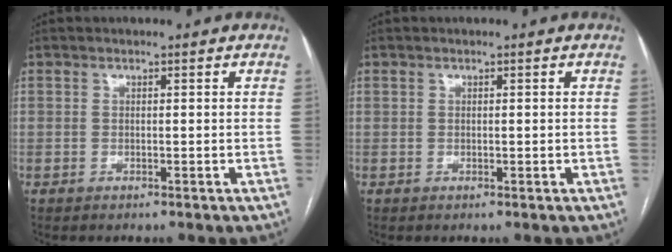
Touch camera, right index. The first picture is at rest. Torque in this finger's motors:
{"motor_torque": [-0.18, -0.04, 0.00, 0.00]}